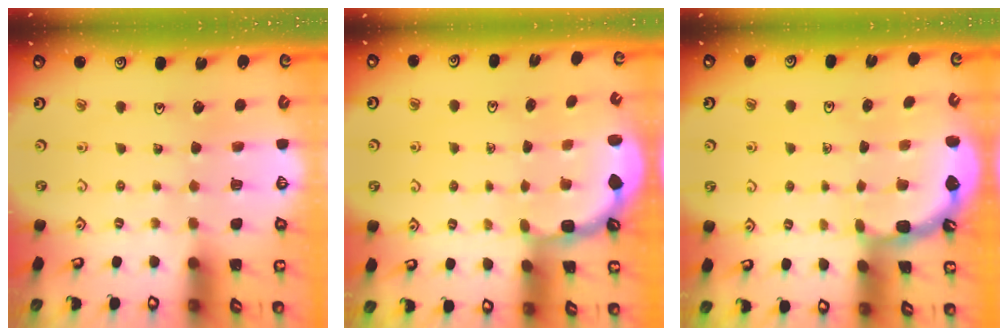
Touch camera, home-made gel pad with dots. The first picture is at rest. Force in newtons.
{"total": 2.8, "press": 2.2, "slide": 1.7}
{"total": 2.0, "press": 2.0, "slide": 0.2}